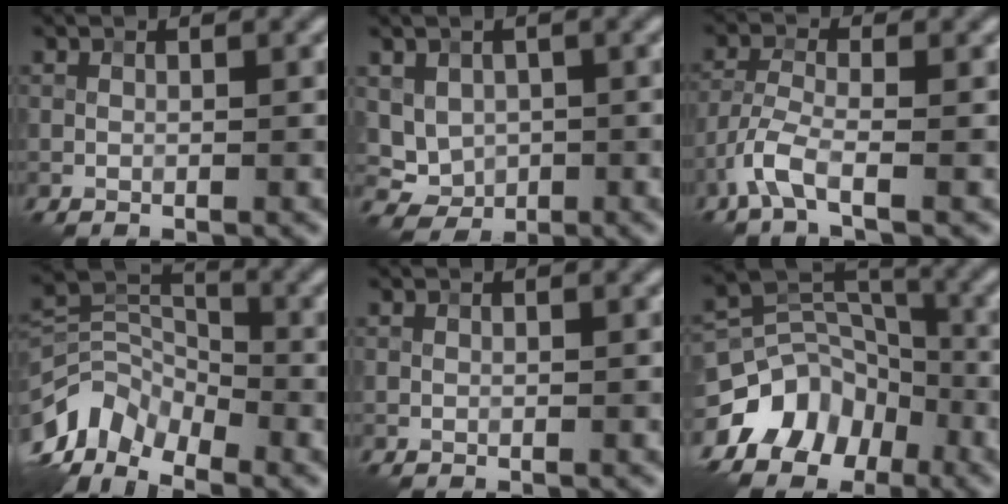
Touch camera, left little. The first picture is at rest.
{"total": 3.5, "force": [0.4, 3.0, 1.8], "torque": [-0.030, -0.005, 0.019]}
{"total": 3.4, "force": [-2.1, 0.8, 2.6], "torque": [-0.060, 0.001, -0.055]}
{"total": 6.8, "force": [-4.2, 4.1, 3.4], "torque": [-0.062, -0.002, -0.096]}
{"total": 0.0}
{"total": 9.1, "force": [-5.6, 6.4, 3.3], "torque": [-0.050, 0.022, -0.100]}